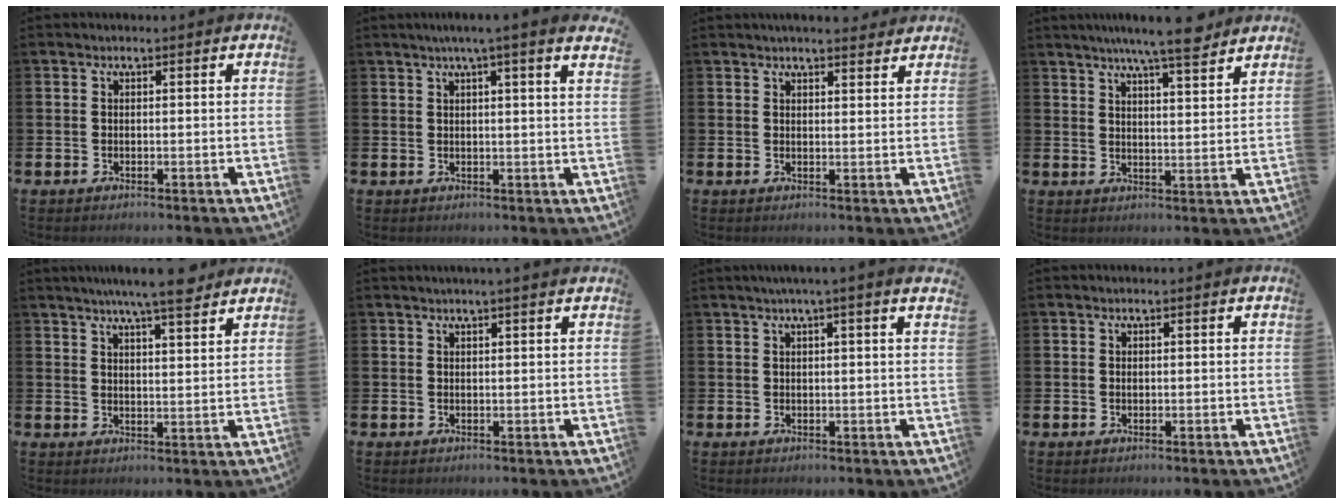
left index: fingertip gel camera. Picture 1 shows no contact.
{"total": 3.3, "force": [2.7, -0.8, 1.7], "torque": [-0.034, -0.009, 0.045]}
{"total": 3.1, "force": [3.1, 0.3, 0.4], "torque": [-0.003, -0.014, 0.055]}
{"total": 7.5, "force": [6.7, 0.2, 3.3], "torque": [-0.060, -0.030, 0.116]}
{"total": 7.0, "force": [6.3, 0.1, 2.9], "torque": [-0.060, -0.024, 0.111]}
{"total": 1.1, "force": [1.0, -0.2, 0.5], "torque": [-0.005, -0.002, 0.017]}
{"total": 2.2, "force": [1.7, -0.6, 1.3], "torque": [-0.030, 0.000, 0.030]}
{"total": 0.0}